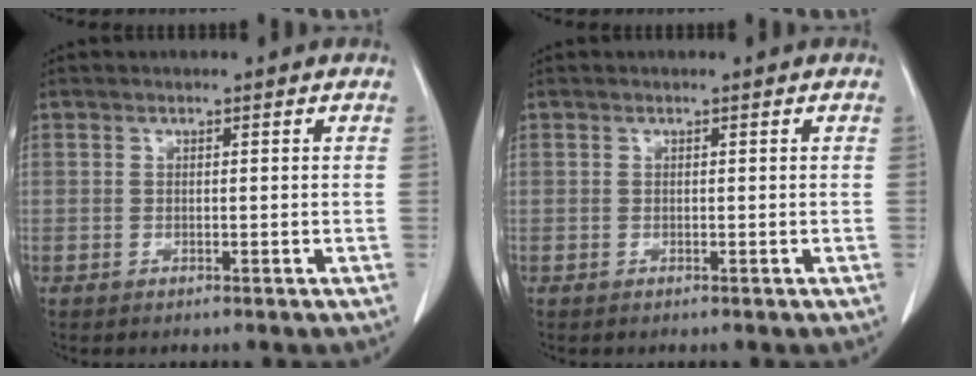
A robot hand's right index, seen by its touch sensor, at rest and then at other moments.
{"total": 0.0}